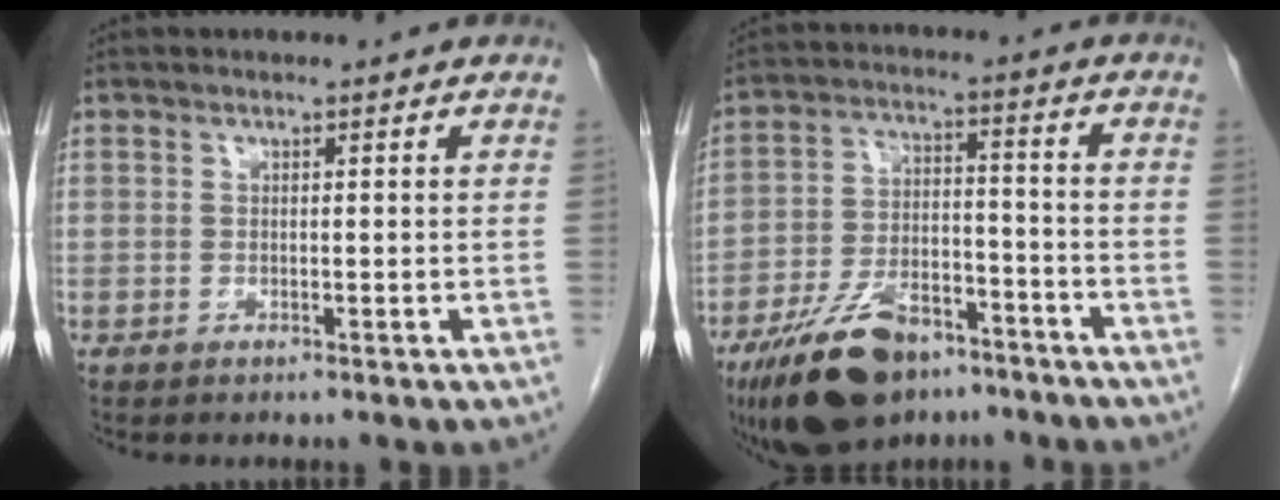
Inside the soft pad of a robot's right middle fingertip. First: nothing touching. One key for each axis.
{"total": 13.9, "fx": -9.7, "fy": 6.2, "fz": 7.8, "tx": -0.147, "ty": -0.003, "tz": -0.166}